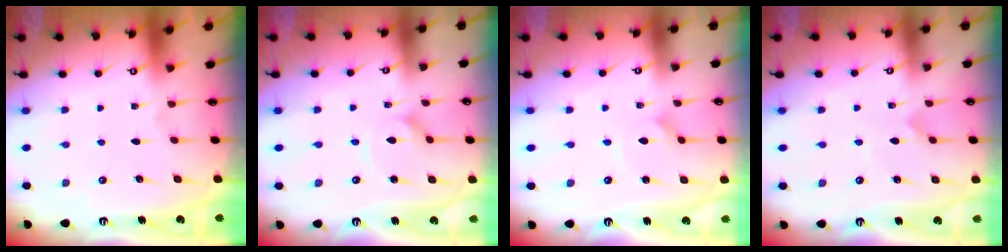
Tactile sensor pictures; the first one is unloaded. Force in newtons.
{"total": 2.0, "press": 2.0, "slide": 0.3}
{"total": 1.8, "press": 1.8, "slide": 0.1}
{"total": 2.7, "press": 2.7, "slide": 0.3}